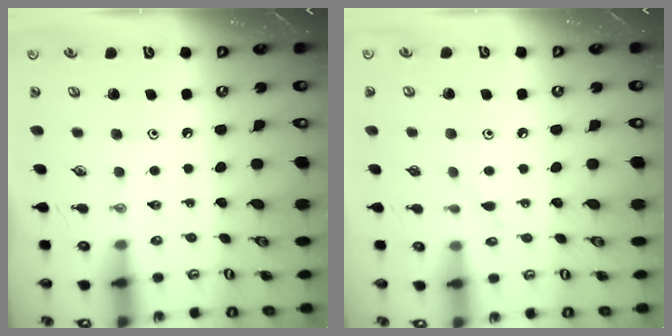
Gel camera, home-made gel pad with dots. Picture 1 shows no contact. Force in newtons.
{"total": 6.3, "press": 6.3, "slide": 0.5}